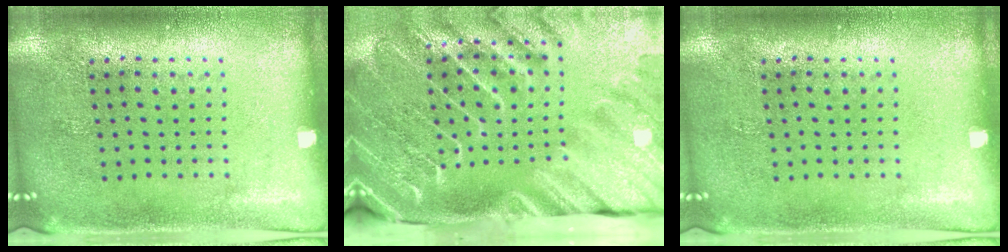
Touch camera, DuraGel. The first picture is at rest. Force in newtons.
{"total": 4.5, "press": 3.4, "slide": 3.0}
{"total": 0.0}